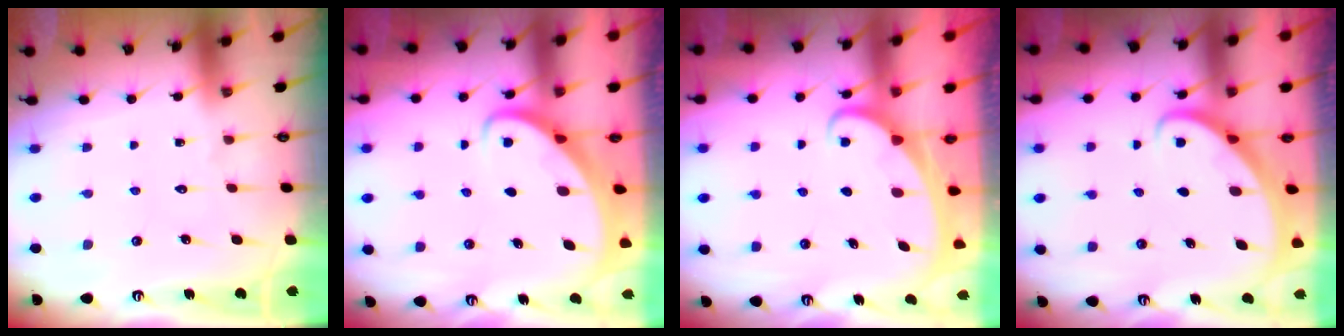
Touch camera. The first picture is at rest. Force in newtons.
{"total": 2.6, "press": 2.6, "slide": 0.3}
{"total": 1.8, "press": 1.8, "slide": 0.1}
{"total": 2.8, "press": 2.8, "slide": 0.2}